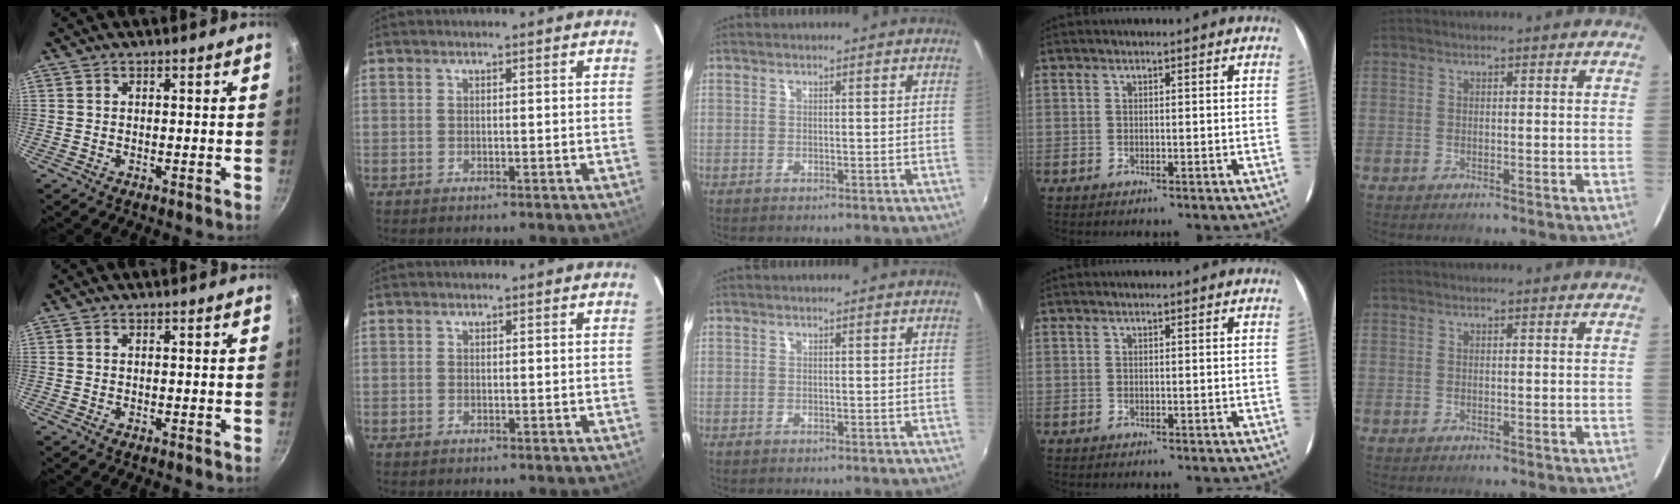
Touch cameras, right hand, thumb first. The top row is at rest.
{}